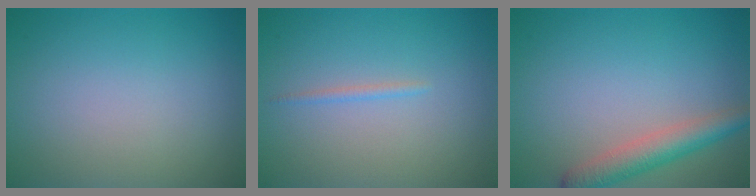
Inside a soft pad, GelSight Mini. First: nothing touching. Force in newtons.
{"total": 0.7, "press": 0.7, "slide": 0.1}
{"total": 3.7, "press": 3.7, "slide": 0.1}